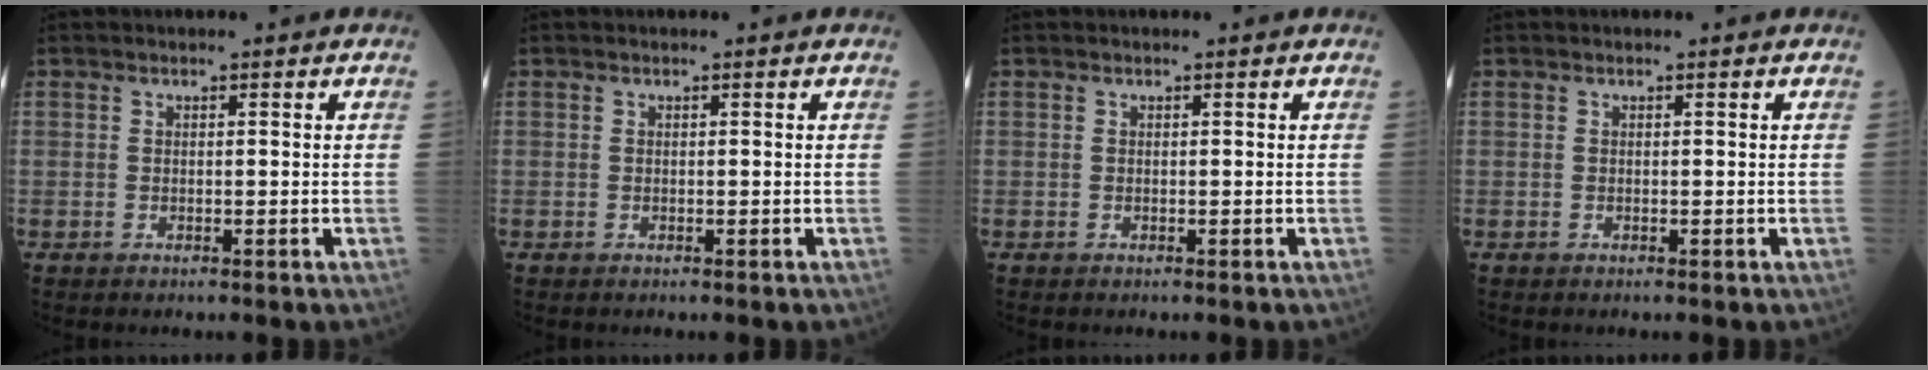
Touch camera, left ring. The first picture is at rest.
{"total": 0.0}
{"total": 0.0}
{"total": 0.0}